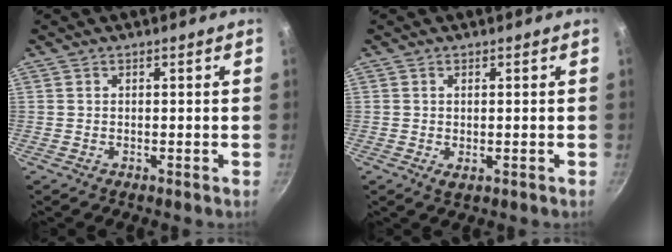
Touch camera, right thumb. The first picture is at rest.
{"total": 1.6, "force": [-0.2, 0.7, 1.5], "torque": [-0.025, -0.006, -0.002]}